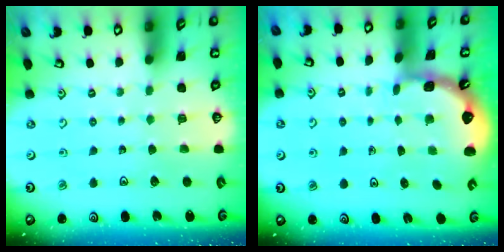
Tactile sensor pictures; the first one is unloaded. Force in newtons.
{"total": 1.2, "press": 1.2, "slide": 0.1}